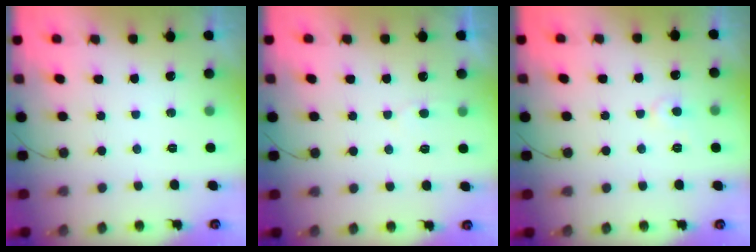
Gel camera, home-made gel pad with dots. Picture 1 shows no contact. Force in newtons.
{"total": 2.9, "press": 2.8, "slide": 0.3}
{"total": 4.8, "press": 4.7, "slide": 0.5}